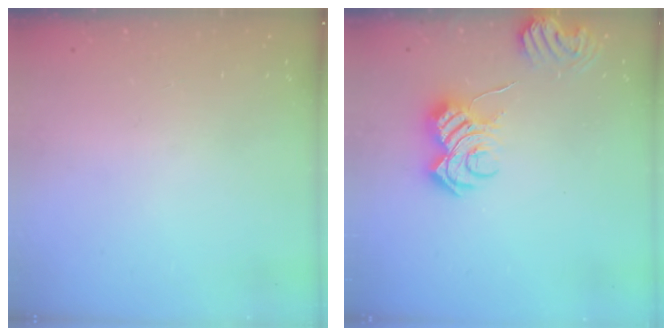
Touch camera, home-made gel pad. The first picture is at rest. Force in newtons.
{"total": 8.5, "press": 8.5, "slide": 0.9}